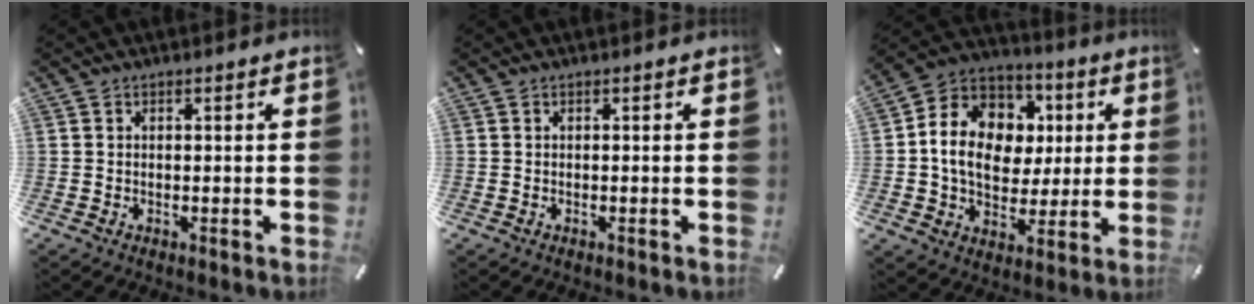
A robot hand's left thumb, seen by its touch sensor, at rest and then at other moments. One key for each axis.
{"total": 0.0}
{"total": 14.0, "fx": 0.9, "fy": 11.9, "fz": 7.4, "tx": -0.151, "ty": 0.008, "tz": 0.022}